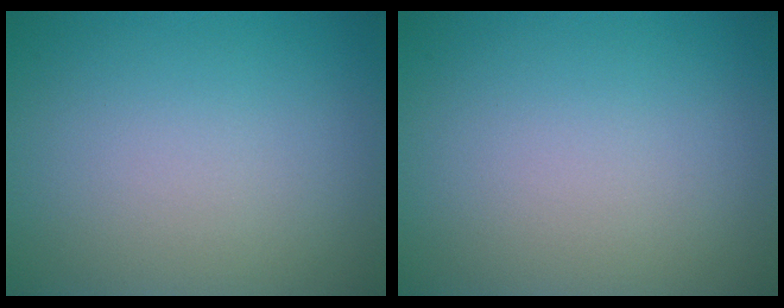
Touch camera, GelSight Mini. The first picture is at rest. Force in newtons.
{"total": 0.0}